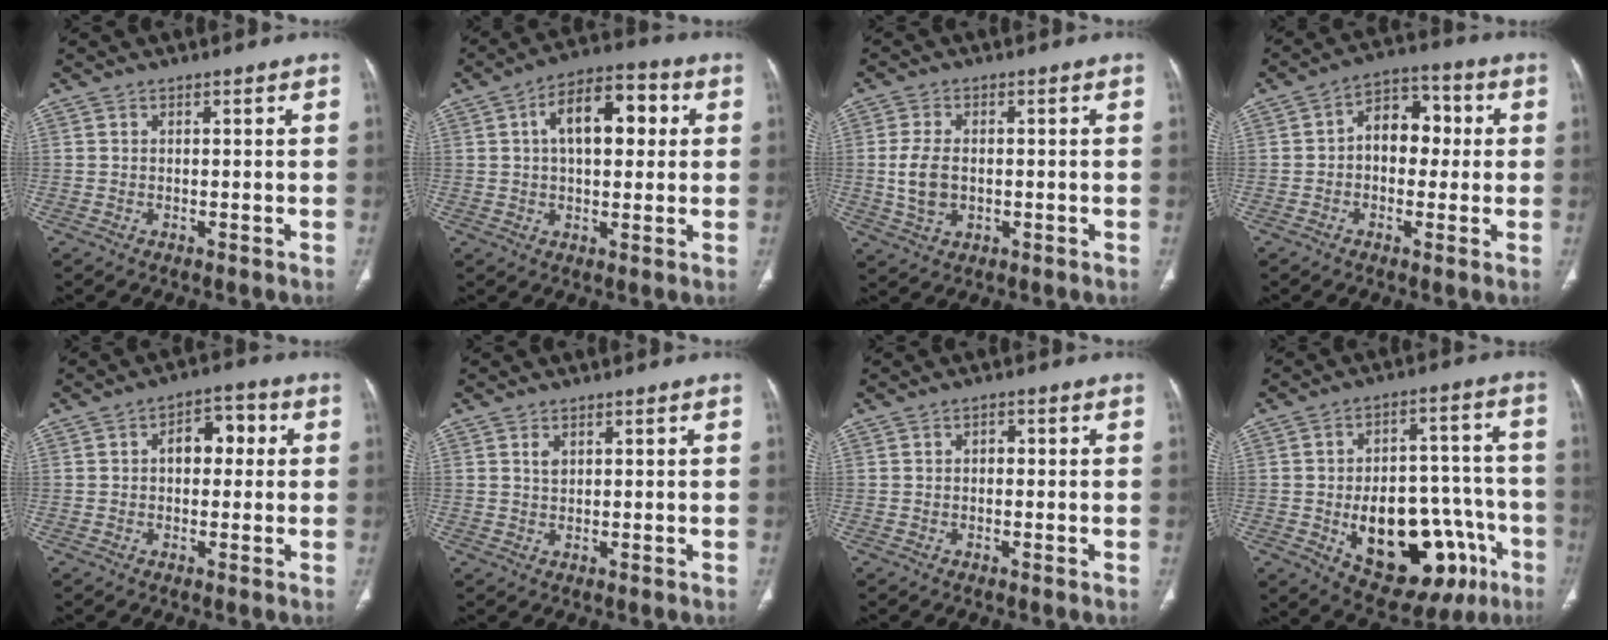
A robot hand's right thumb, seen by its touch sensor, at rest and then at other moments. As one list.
[{"total": 12.8, "force": [2.9, 6.8, 10.4], "torque": [-0.143, 0.023, 0.040]}, {"total": 6.4, "force": [-0.3, 4.1, 4.9], "torque": [-0.103, 0.001, 0.000]}, {"total": 9.4, "force": [0.5, 6.5, 6.7], "torque": [-0.065, 0.029, -0.003]}, {"total": 7.0, "force": [0.9, 4.6, 5.2], "torque": [-0.048, 0.023, 0.007]}, {"total": 1.7, "force": [0.8, 1.1, 1.1], "torque": [-0.018, -0.002, 0.019]}, {"total": 1.5, "force": [0.0, 1.0, 1.0], "torque": [-0.012, 0.009, -0.003]}, {"total": 23.8, "force": [-8.2, 13.4, 17.8], "torque": [-0.218, 0.042, -0.095]}]